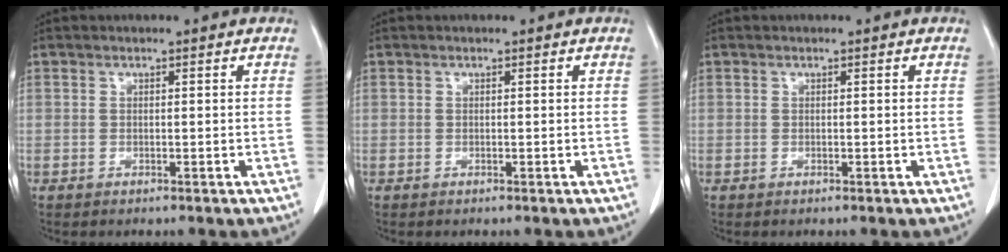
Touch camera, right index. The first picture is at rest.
{"total": 0.0}
{"total": 0.0}